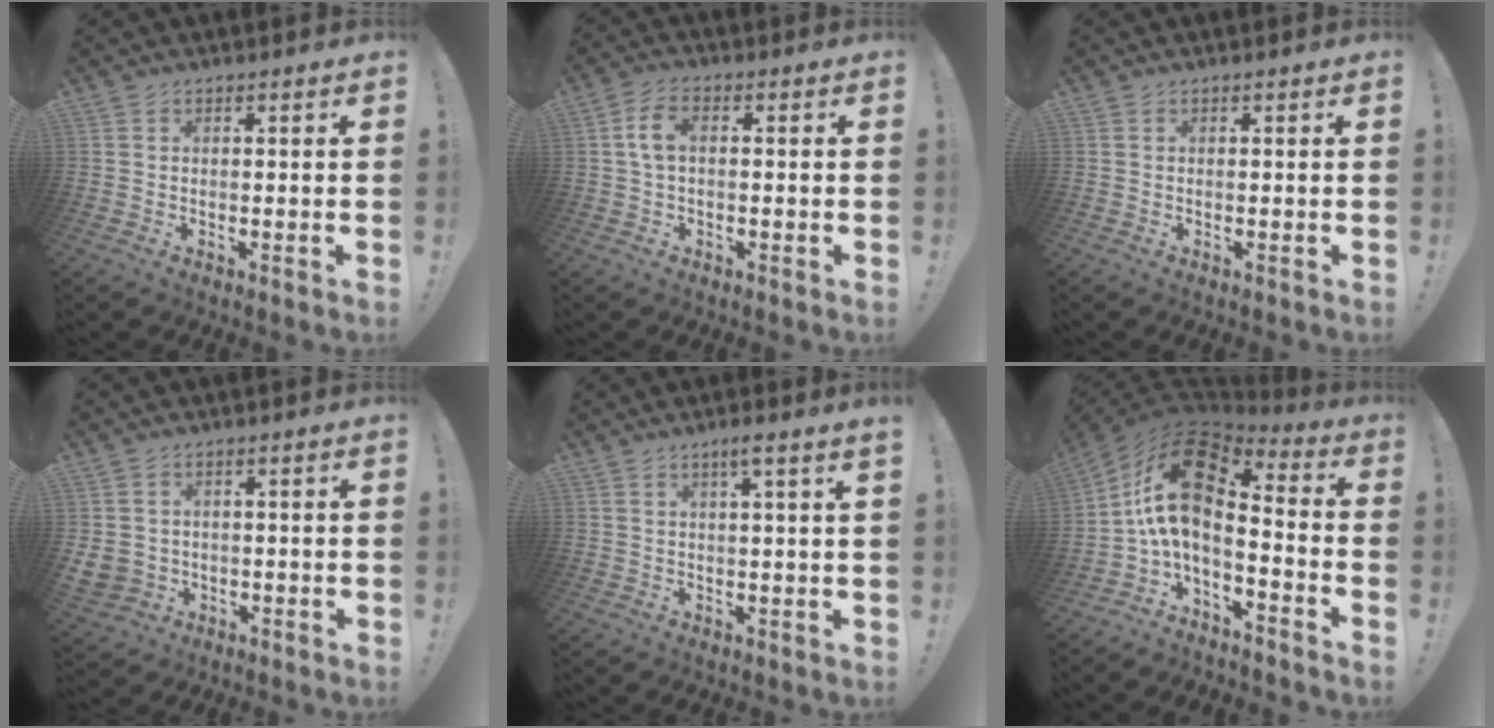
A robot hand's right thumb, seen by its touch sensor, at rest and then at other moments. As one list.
[{"total": 5.2, "force": [0.7, 3.1, 4.2], "torque": [-0.072, 0.009, 0.014]}, {"total": 0.0}, {"total": 4.9, "force": [0.1, 4.6, 1.6], "torque": [-0.043, -0.003, 0.003]}, {"total": 3.7, "force": [2.0, -0.8, 3.0], "torque": [-0.050, -0.006, 0.028]}, {"total": 14.6, "force": [3.4, 6.7, 12.6], "torque": [-0.246, -0.025, 0.056]}]